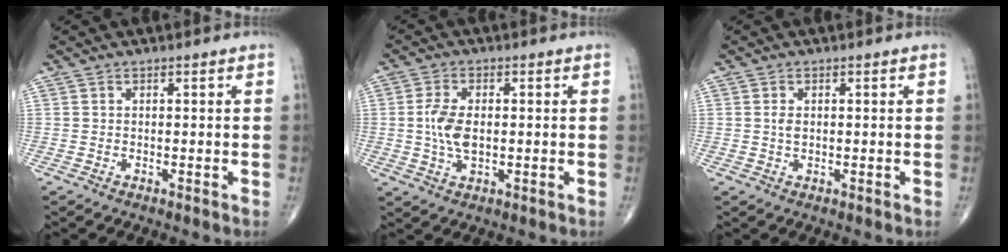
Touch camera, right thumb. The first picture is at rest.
{"total": 6.3, "force": [0.0, 3.5, 5.3], "torque": [-0.110, 0.000, -0.002]}
{"total": 1.4, "force": [0.1, 0.9, 1.1], "torque": [-0.018, 0.000, 0.003]}